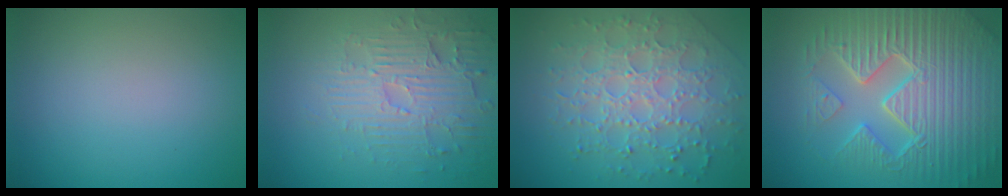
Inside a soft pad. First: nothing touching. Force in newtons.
{"total": 4.1, "press": 3.9, "slide": 1.4}
{"total": 7.2, "press": 5.2, "slide": 5.0}
{"total": 9.7, "press": 6.8, "slide": 6.9}